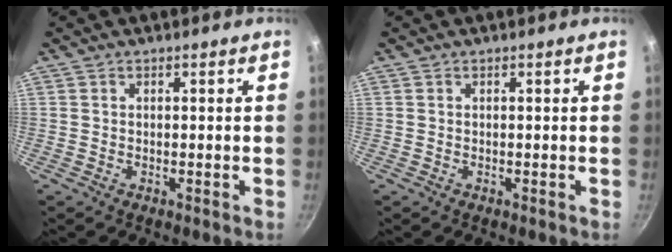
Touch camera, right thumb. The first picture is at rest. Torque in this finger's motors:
{"motor_torque": [0.00, 0.00, -0.02, -0.03, 0.00]}